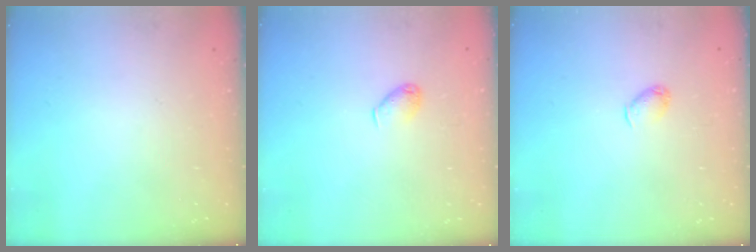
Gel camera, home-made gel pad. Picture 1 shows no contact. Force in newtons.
{"total": 4.4, "press": 4.2, "slide": 1.2}
{"total": 3.8, "press": 3.7, "slide": 0.7}